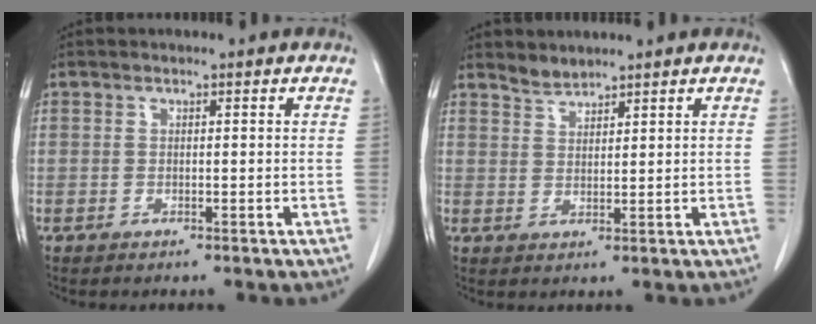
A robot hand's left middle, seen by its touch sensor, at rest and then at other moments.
{"total": 2.2, "force": [2.2, 0.2, 0.0], "torque": [0.000, 0.000, 0.043]}